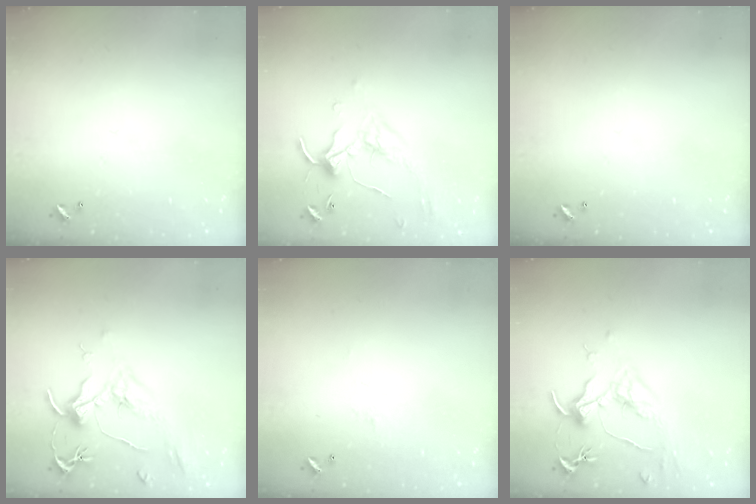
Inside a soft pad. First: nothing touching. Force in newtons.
{"total": 0.0}
{"total": 0.0}
{"total": 2.1, "press": 2.0, "slide": 0.8}
{"total": 1.5, "press": 1.3, "slide": 0.6}
{"total": 1.6, "press": 1.4, "slide": 0.7}